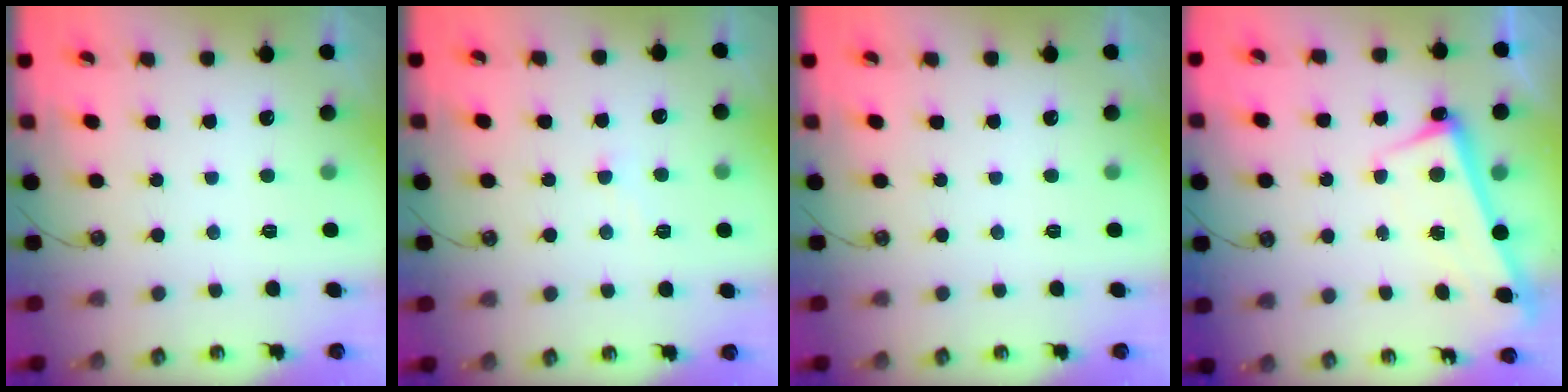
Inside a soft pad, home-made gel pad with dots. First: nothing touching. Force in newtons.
{"total": 3.1, "press": 3.0, "slide": 0.4}
{"total": 0.0}
{"total": 2.6, "press": 2.4, "slide": 0.9}